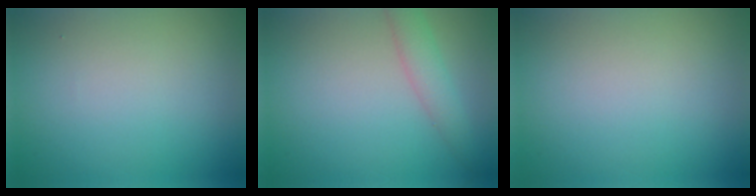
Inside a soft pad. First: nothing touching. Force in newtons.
{"total": 2.2, "press": 2.2, "slide": 0.1}
{"total": 0.0}